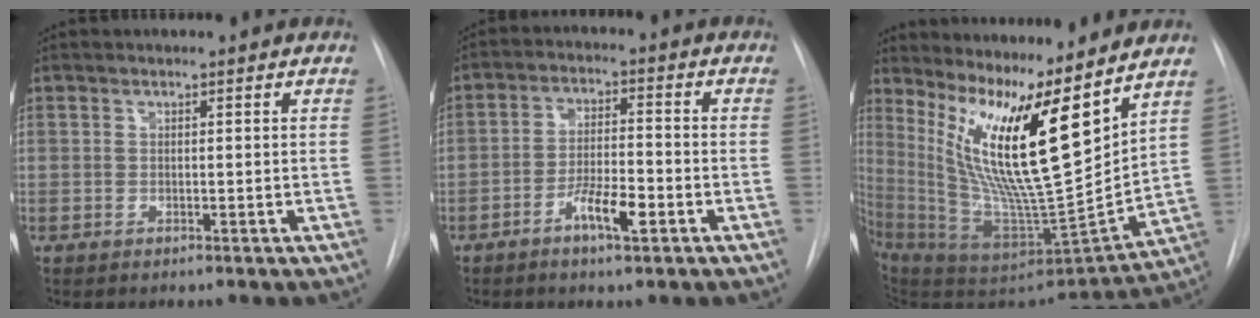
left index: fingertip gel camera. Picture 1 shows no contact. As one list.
[{"total": 6.3, "force": [-3.3, 1.4, 5.2], "torque": [-0.098, 0.000, -0.058]}, {"total": 18.1, "force": [10.7, 1.3, 14.6], "torque": [-0.261, -0.029, 0.191]}]